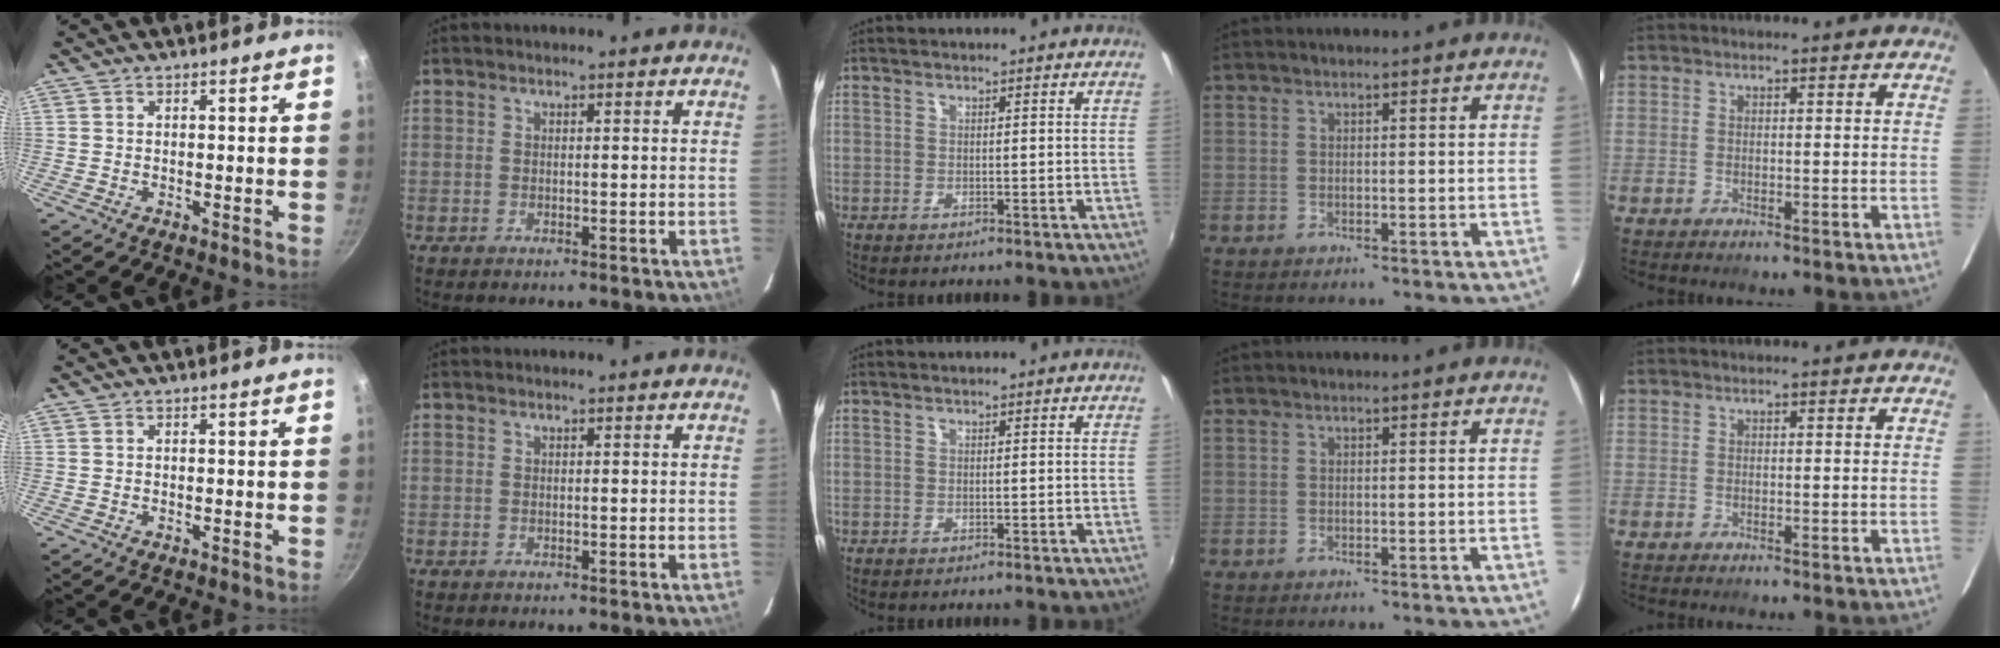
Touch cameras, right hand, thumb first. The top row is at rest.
{}